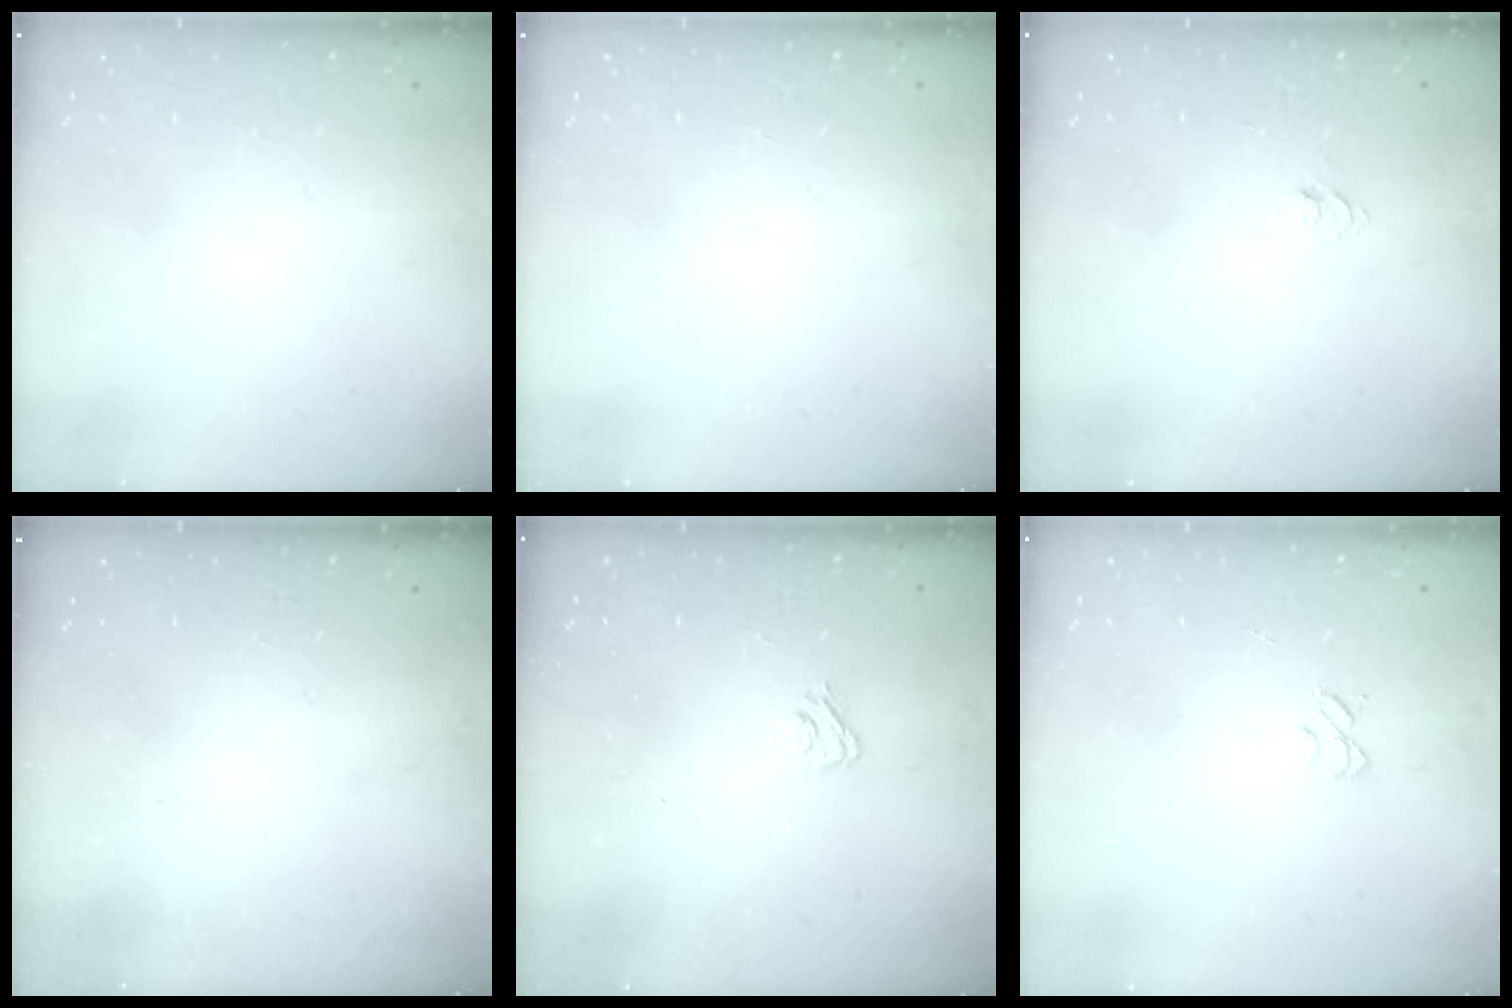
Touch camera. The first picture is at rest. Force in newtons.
{"total": 0.0}
{"total": 4.7, "press": 4.6, "slide": 0.5}
{"total": 2.3, "press": 2.2, "slide": 0.8}
{"total": 2.9, "press": 2.6, "slide": 1.2}
{"total": 4.0, "press": 4.0, "slide": 0.3}